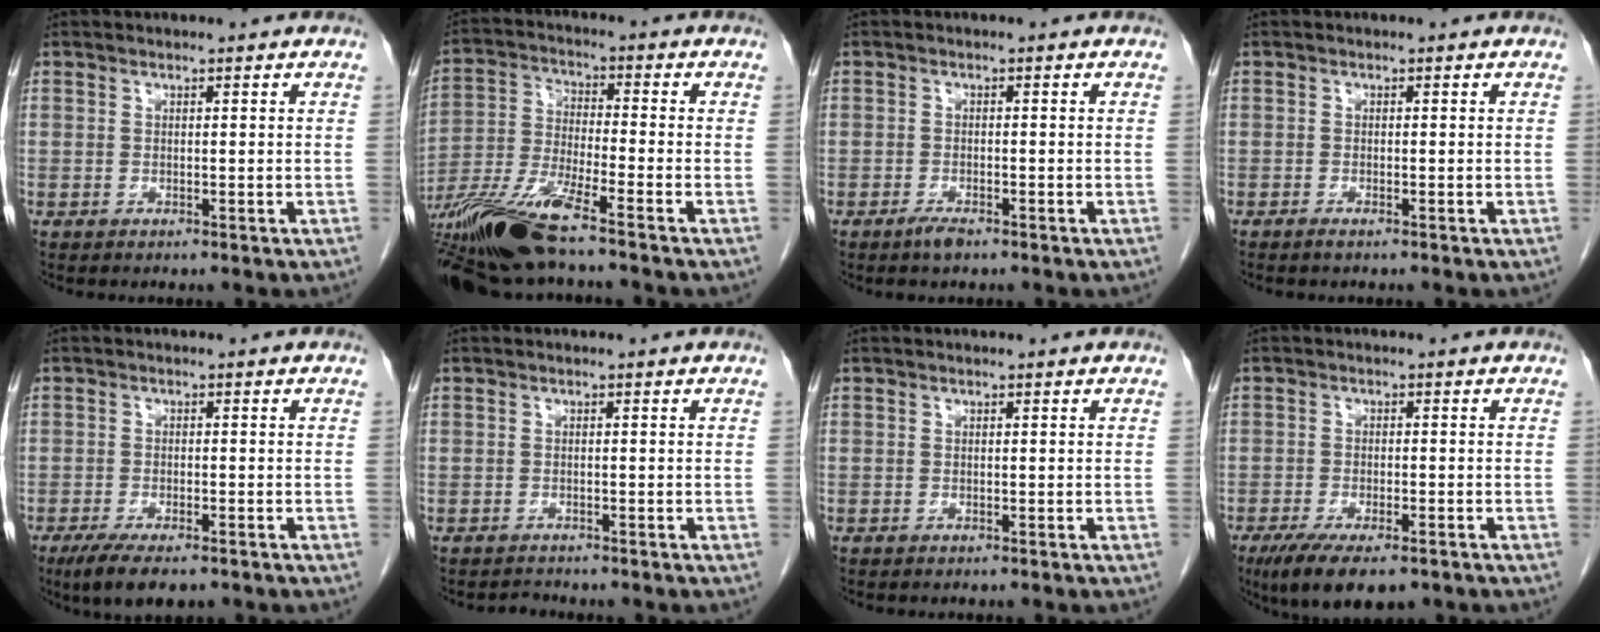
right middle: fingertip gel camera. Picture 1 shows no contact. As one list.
[{"total": 13.2, "force": [-10.0, 0.4, 8.5], "torque": [-0.170, -0.023, -0.189]}, {"total": 2.0, "force": [-1.5, 0.4, 1.2], "torque": [-0.026, -0.002, -0.026]}, {"total": 0.9, "force": [-0.7, 0.0, 0.5], "torque": [-0.012, -0.001, -0.013]}, {"total": 6.5, "force": [-4.7, 2.0, 4.1], "torque": [-0.069, -0.012, -0.075]}, {"total": 1.0, "force": [-0.9, 0.1, -0.4], "torque": [0.005, -0.005, -0.015]}, {"total": 0.0}, {"total": 9.1, "force": [-6.3, 3.0, 5.9], "torque": [-0.093, -0.015, -0.098]}]